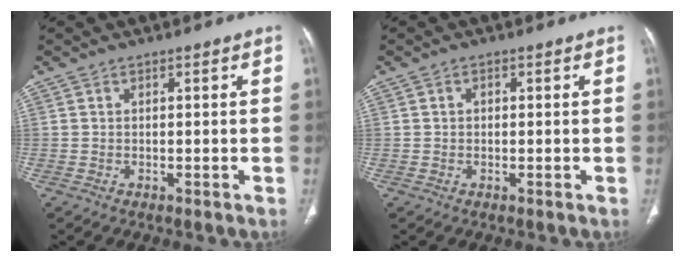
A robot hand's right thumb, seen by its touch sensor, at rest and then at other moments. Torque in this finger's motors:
{"motor_torque": [-0.37, -0.24, -0.13, 0.04, 0.10]}